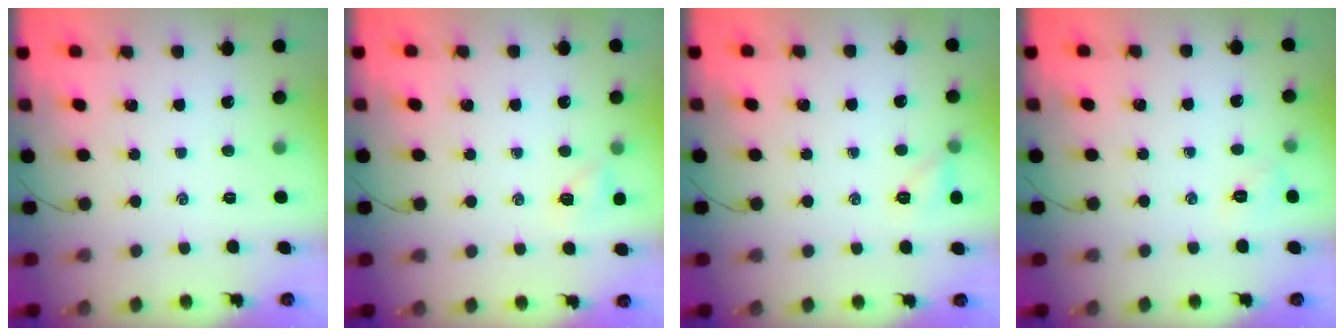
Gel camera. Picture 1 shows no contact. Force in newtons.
{"total": 5.4, "press": 5.3, "slide": 1.2}
{"total": 6.6, "press": 6.4, "slide": 1.2}
{"total": 5.6, "press": 5.4, "slide": 1.5}